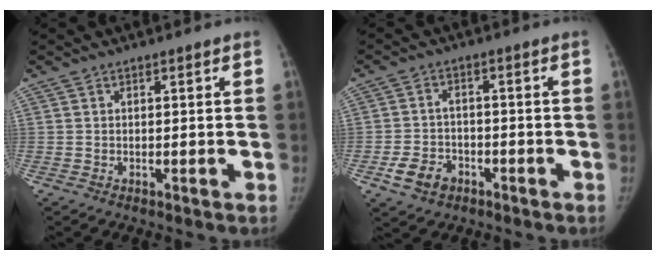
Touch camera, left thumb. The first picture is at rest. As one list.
[{"total": 6.0, "force": [-3.1, 4.3, 2.9], "torque": [-0.047, 0.018, -0.050]}]